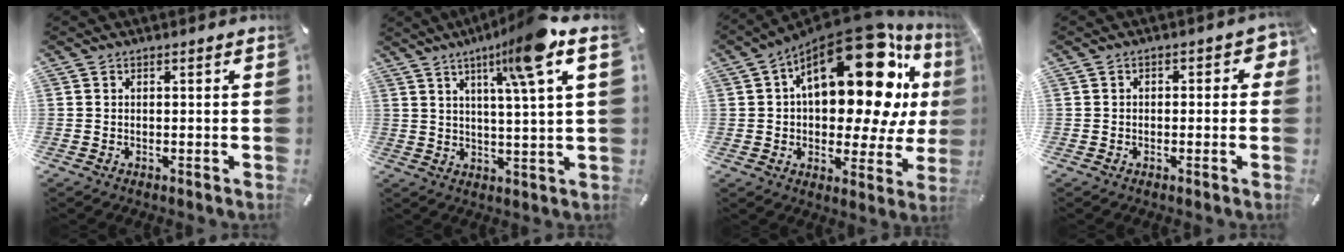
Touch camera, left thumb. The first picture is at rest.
{"total": 12.7, "force": [7.4, 0.3, 10.3], "torque": [-0.166, -0.028, 0.109]}
{"total": 27.8, "force": [10.1, 12.9, 22.4], "torque": [-0.337, -0.079, 0.165]}
{"total": 2.6, "force": [-0.6, 1.5, 2.0], "torque": [-0.029, 0.008, -0.016]}